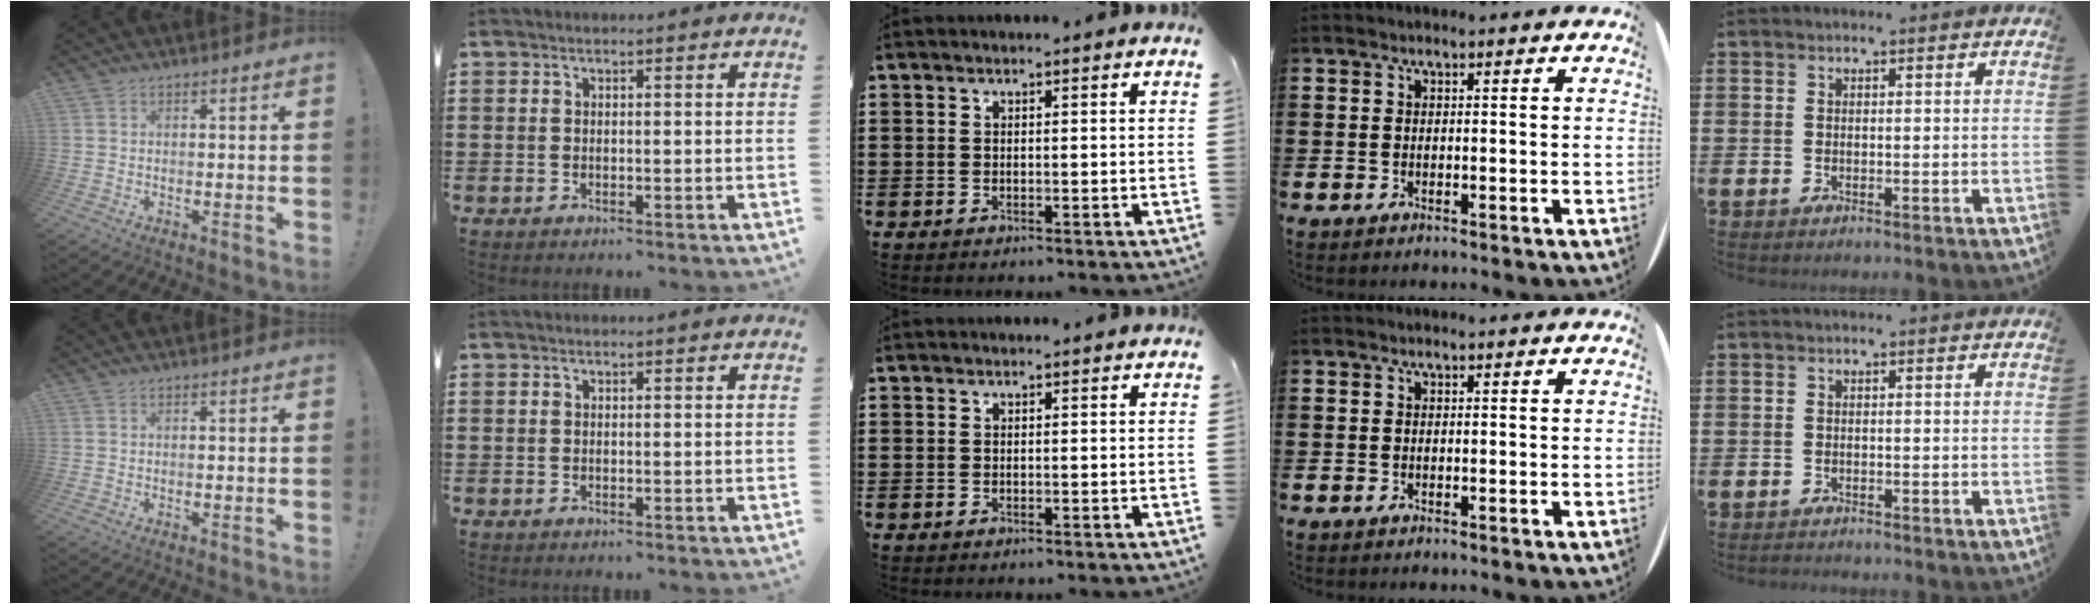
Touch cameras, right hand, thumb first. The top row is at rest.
{}